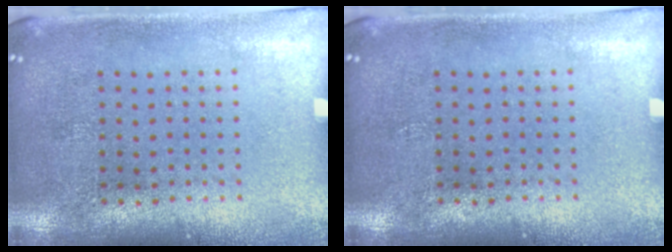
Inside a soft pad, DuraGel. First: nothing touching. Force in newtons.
{"total": 0.0}